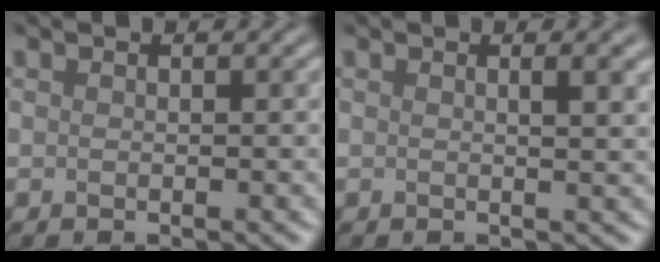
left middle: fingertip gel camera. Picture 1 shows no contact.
{"total": 1.9, "force": [0.6, 0.5, 1.7], "torque": [-0.016, 0.002, 0.009]}